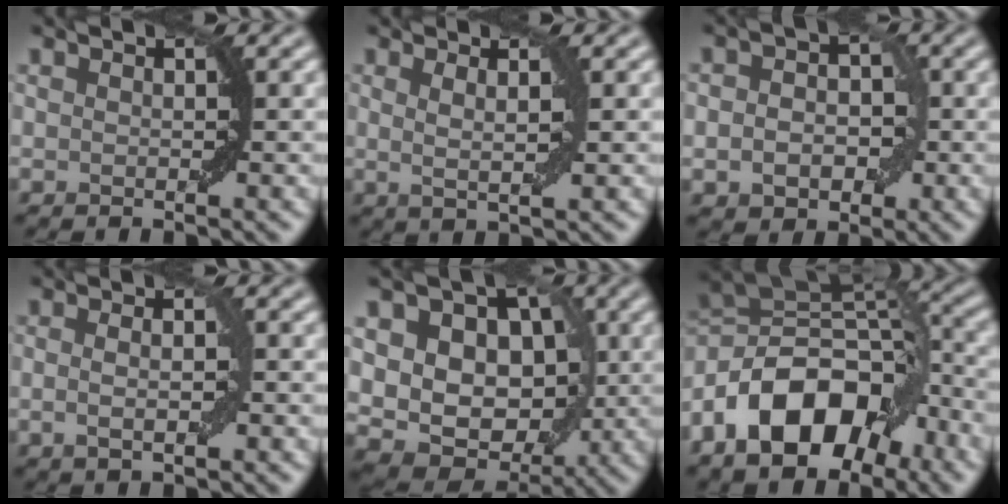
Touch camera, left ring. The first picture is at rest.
{"total": 2.1, "force": [0.6, 0.4, 1.9], "torque": [-0.031, -0.002, 0.011]}
{"total": 4.1, "force": [-0.6, 3.2, 2.6], "torque": [-0.023, -0.003, -0.015]}
{"total": 2.7, "force": [0.0, 1.2, 2.4], "torque": [-0.032, -0.006, -0.007]}
{"total": 12.1, "force": [2.0, 9.2, 7.5], "torque": [-0.074, 0.035, 0.009]}
{"total": 13.1, "force": [-6.7, 7.6, 8.3], "torque": [-0.141, 0.009, -0.130]}